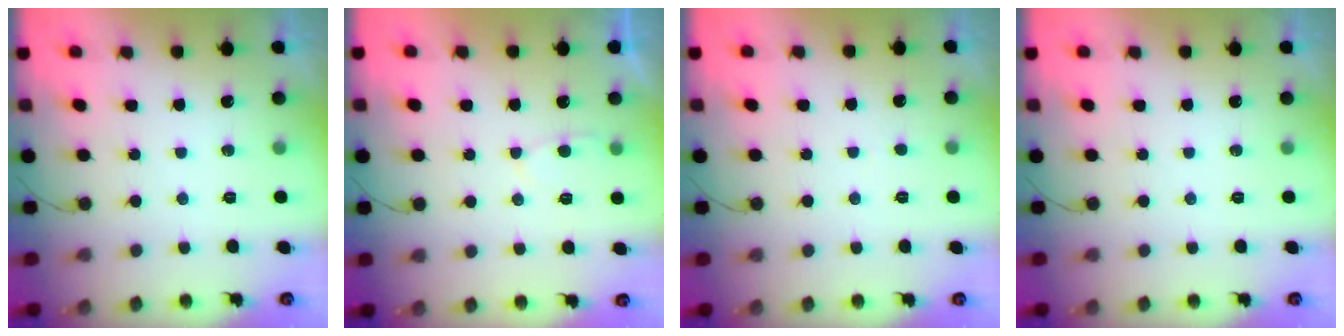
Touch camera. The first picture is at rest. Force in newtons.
{"total": 3.0, "press": 2.9, "slide": 0.5}
{"total": 0.5, "press": 0.5, "slide": 0.1}
{"total": 0.0}